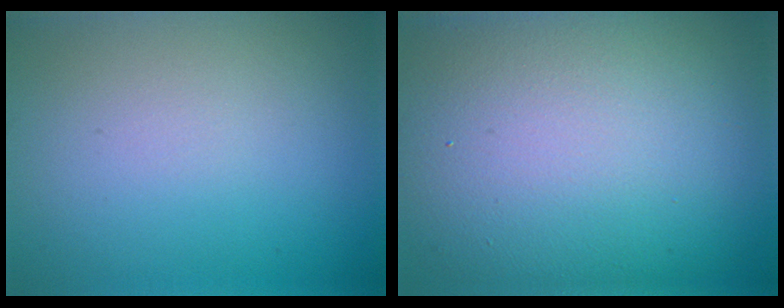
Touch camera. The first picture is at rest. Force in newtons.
{"total": 16.1, "press": 16.1, "slide": 0.7}